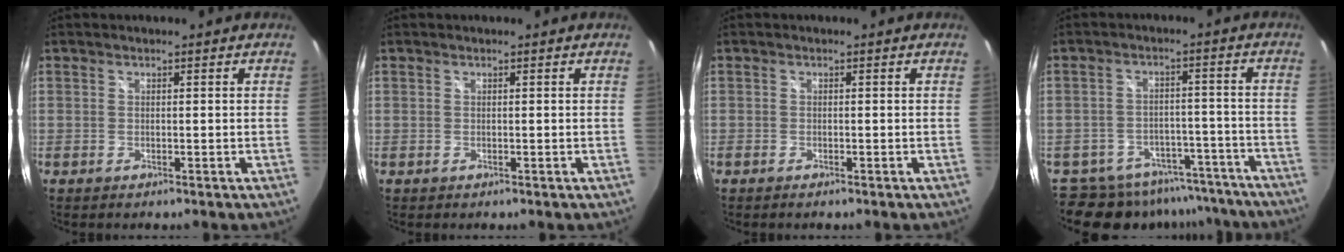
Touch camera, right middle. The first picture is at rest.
{"total": 0.0}
{"total": 0.8, "force": [-0.7, 0.2, 0.3], "torque": [-0.008, -0.003, -0.015]}
{"total": 15.6, "force": [-13.4, 7.3, 3.2], "torque": [-0.074, 0.029, -0.172]}